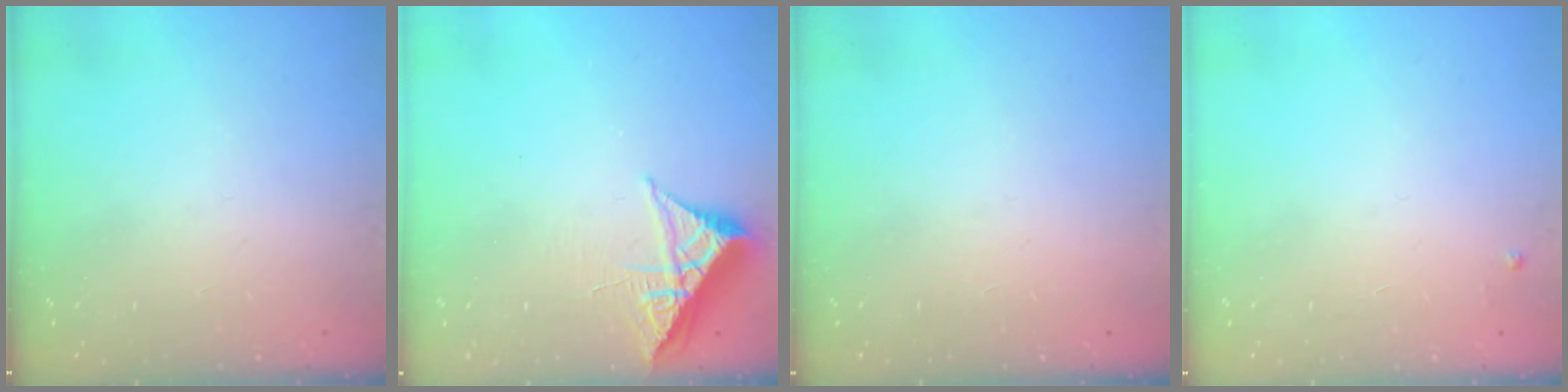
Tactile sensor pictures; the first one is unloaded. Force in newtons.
{"total": 6.1, "press": 6.0, "slide": 0.7}
{"total": 1.5, "press": 1.5, "slide": 0.1}
{"total": 2.4, "press": 2.4, "slide": 0.4}